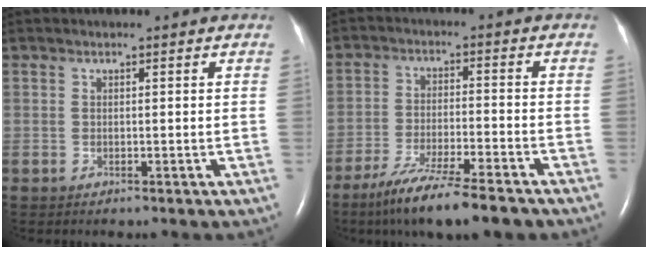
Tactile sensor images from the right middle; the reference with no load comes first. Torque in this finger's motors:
{"motor_torque": [1.09, -1.05, 0.27, 0.13]}